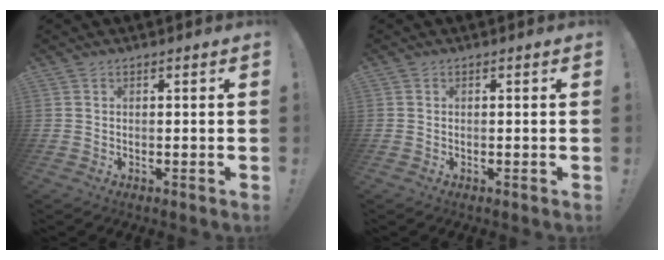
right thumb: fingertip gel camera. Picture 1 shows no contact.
{"total": 0.0}